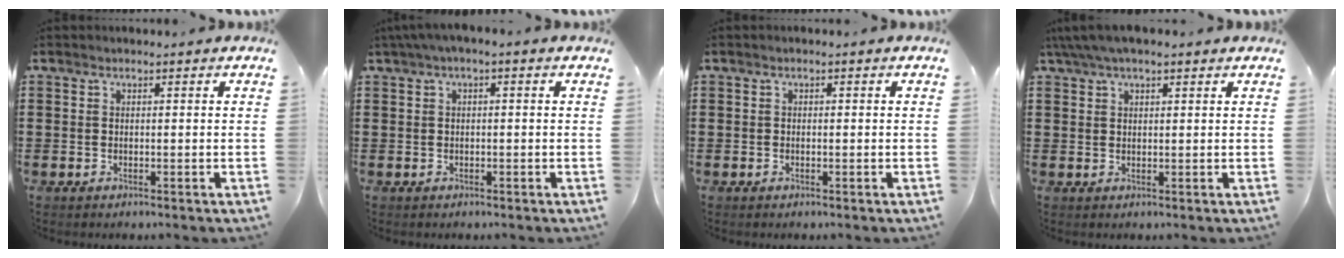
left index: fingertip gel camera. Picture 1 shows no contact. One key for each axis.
{"total": 1.5, "fx": -0.6, "fy": 0.2, "fz": 1.3, "tx": -0.020, "ty": -0.003, "tz": -0.011}
{"total": 0.0}
{"total": 3.2, "fx": 2.2, "fy": 1.1, "fz": 2.1, "tx": -0.046, "ty": 0.007, "tz": 0.040}